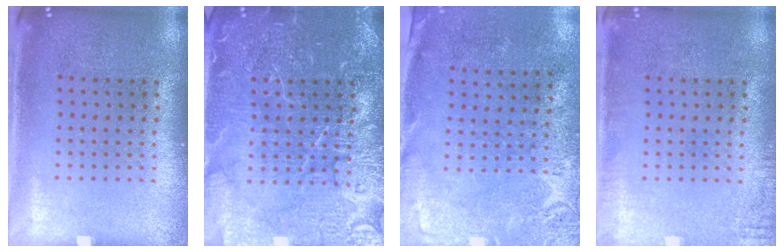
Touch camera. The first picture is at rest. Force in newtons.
{"total": 7.1, "press": 7.1, "slide": 1.0}
{"total": 2.8, "press": 2.3, "slide": 1.6}
{"total": 1.5, "press": 1.5, "slide": 0.3}